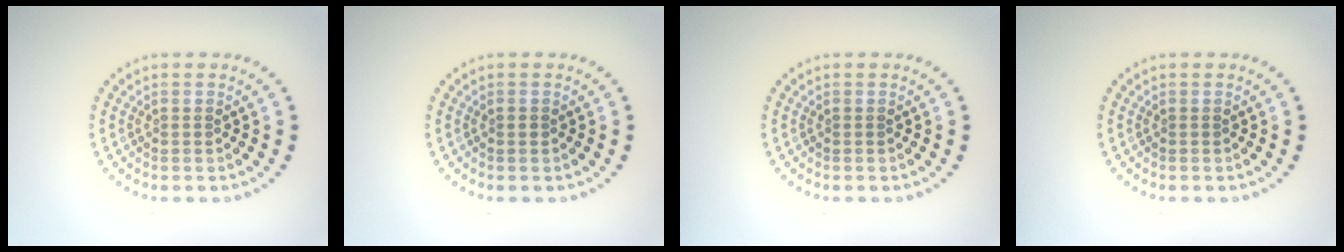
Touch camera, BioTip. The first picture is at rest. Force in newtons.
{"total": 0.5, "press": 0.5, "slide": 0.0}
{"total": 0.0}
{"total": 0.0}